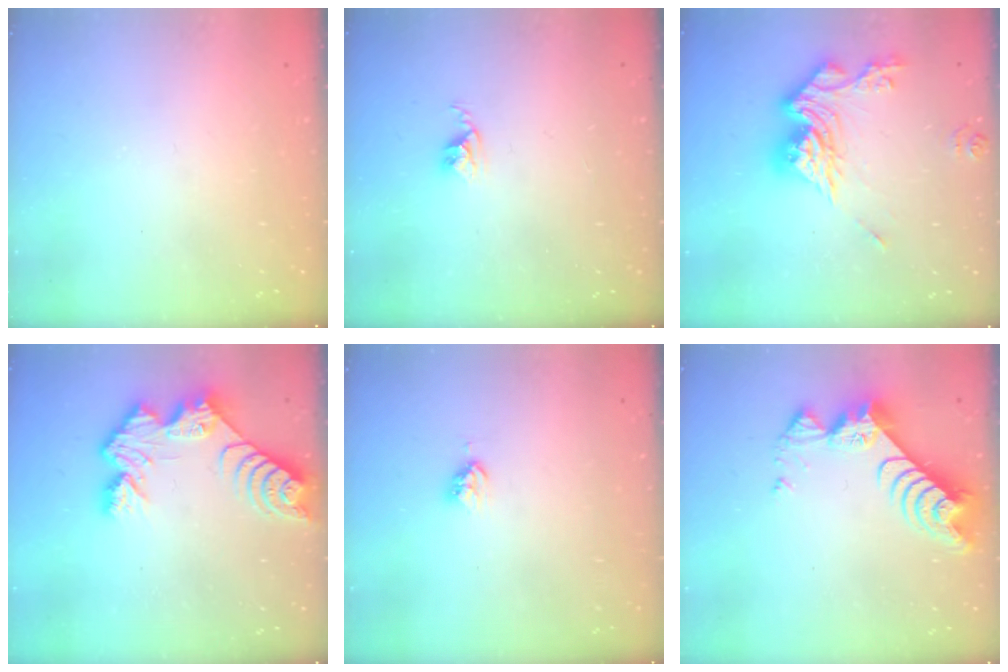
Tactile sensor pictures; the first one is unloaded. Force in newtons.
{"total": 2.8, "press": 2.7, "slide": 0.4}
{"total": 16.4, "press": 16.3, "slide": 1.9}
{"total": 10.9, "press": 10.9, "slide": 0.8}
{"total": 4.0, "press": 3.9, "slide": 0.4}
{"total": 10.7, "press": 10.7, "slide": 0.9}